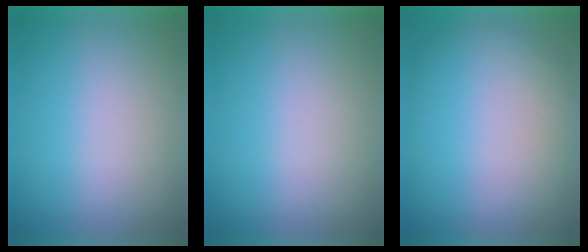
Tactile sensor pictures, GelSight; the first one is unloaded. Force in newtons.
{"total": 0.0}
{"total": 2.2}